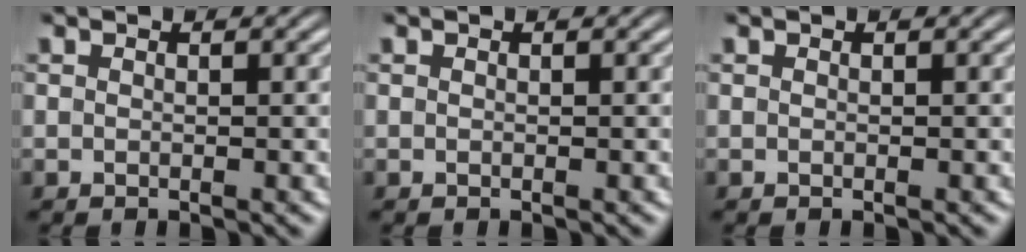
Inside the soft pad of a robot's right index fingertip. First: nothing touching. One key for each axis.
{"total": 0.0}
{"total": 0.0}